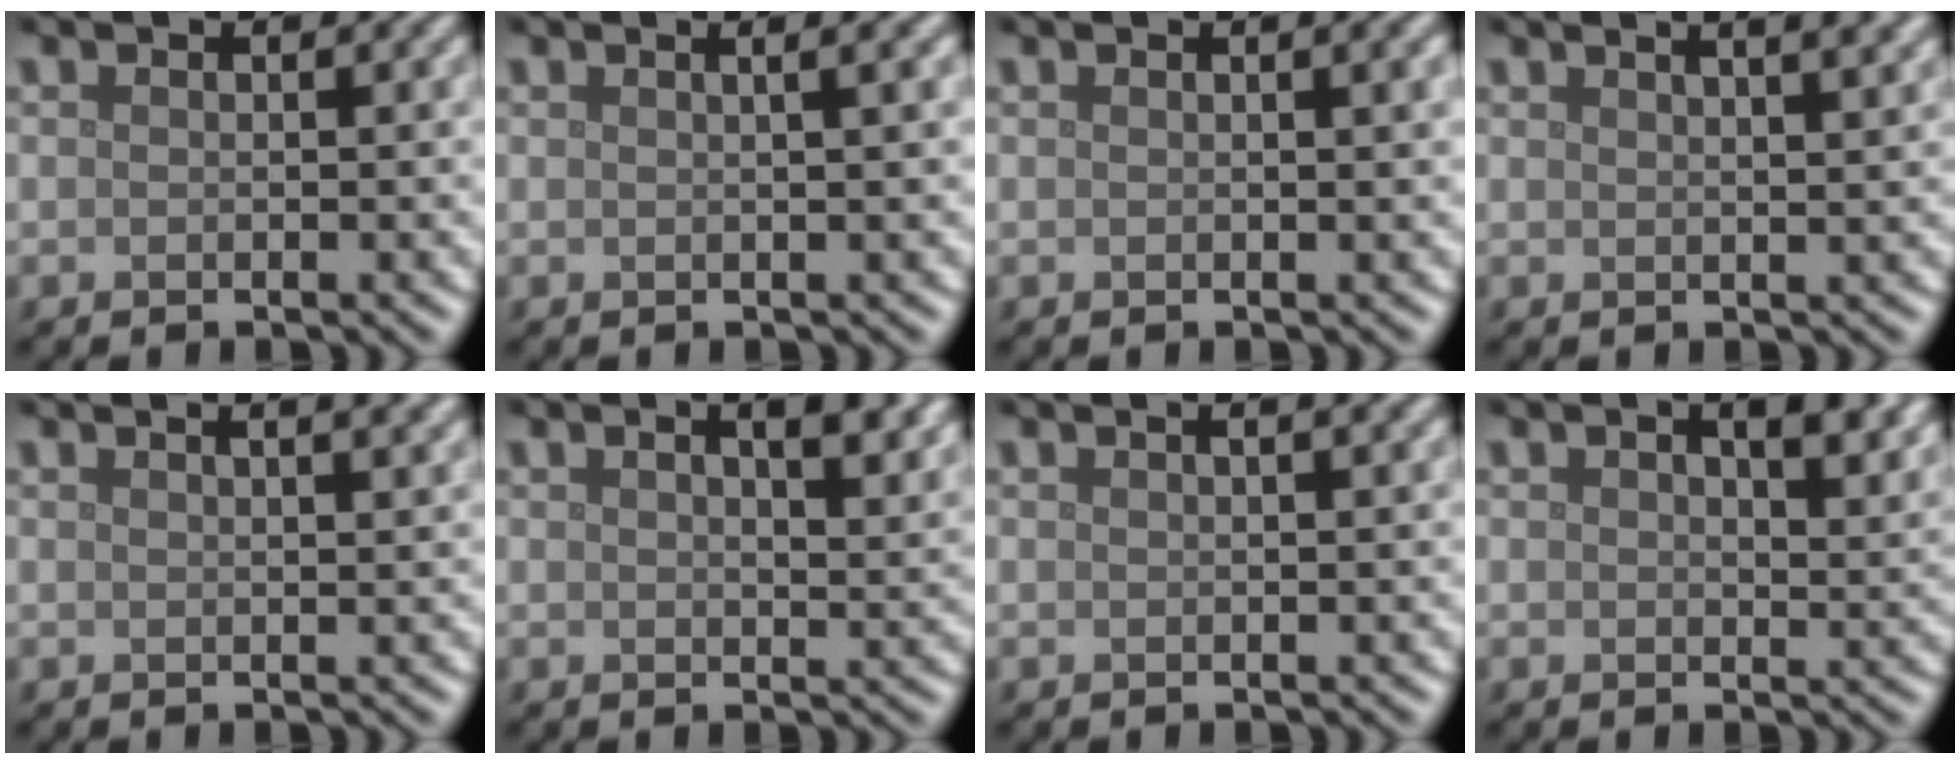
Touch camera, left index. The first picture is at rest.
{"total": 4.4, "force": [1.8, 2.0, 3.5], "torque": [-0.015, 0.025, -0.013]}
{"total": 3.0, "force": [1.0, 1.0, 2.6], "torque": [-0.019, 0.006, 0.009]}
{"total": 7.2, "force": [4.4, 3.1, 4.7], "torque": [-0.020, 0.053, 0.024]}
{"total": 5.2, "force": [3.1, 2.3, 3.5], "torque": [-0.008, 0.038, 0.006]}
{"total": 4.1, "force": [2.1, 1.3, 3.2], "torque": [-0.043, 0.005, 0.028]}
{"total": 3.4, "force": [1.7, 1.5, 2.5], "torque": [-0.008, 0.011, -0.006]}
{"total": 3.7, "force": [1.8, 1.4, 2.9], "torque": [-0.042, 0.000, 0.030]}